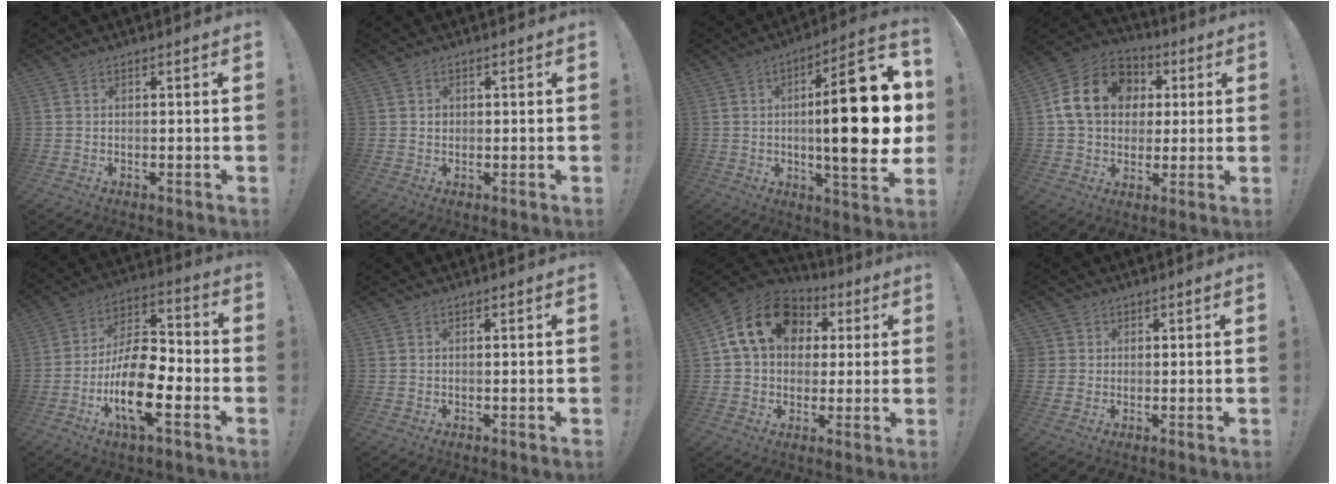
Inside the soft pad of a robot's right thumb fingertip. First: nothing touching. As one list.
[{"total": 1.3, "force": [0.2, 1.2, 0.3], "torque": [0.001, -0.001, 0.002]}, {"total": 24.9, "force": [0.2, 6.9, 23.9], "torque": [-0.353, -0.001, 0.000]}, {"total": 16.9, "force": [4.3, 13.3, 9.6], "torque": [-0.159, 0.003, 0.084]}, {"total": 18.4, "force": [-7.2, 7.7, 15.1], "torque": [-0.285, 0.033, -0.121]}, {"total": 0.0}, {"total": 17.2, "force": [5.6, 12.9, 10.0], "torque": [-0.146, -0.003, 0.105]}, {"total": 2.1, "force": [0.5, 2.0, 0.2], "torque": [-0.005, 0.001, 0.009]}]